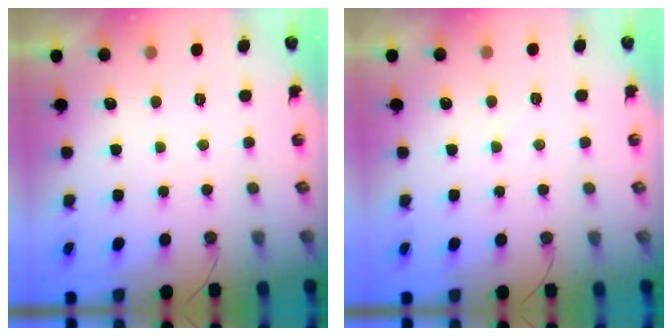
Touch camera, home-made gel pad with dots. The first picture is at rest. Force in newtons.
{"total": 4.7, "press": 4.6, "slide": 0.6}